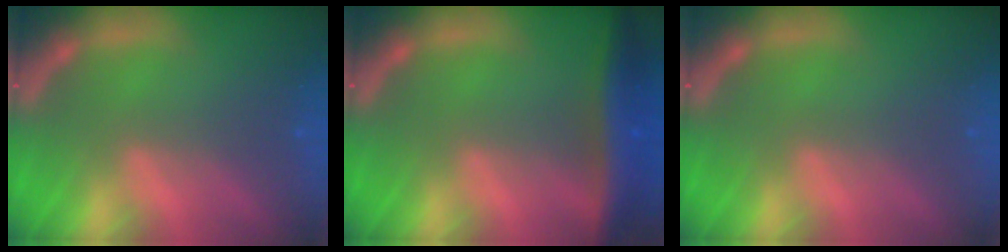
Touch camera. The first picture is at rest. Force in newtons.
{"total": 6.5}
{"total": 0.0}